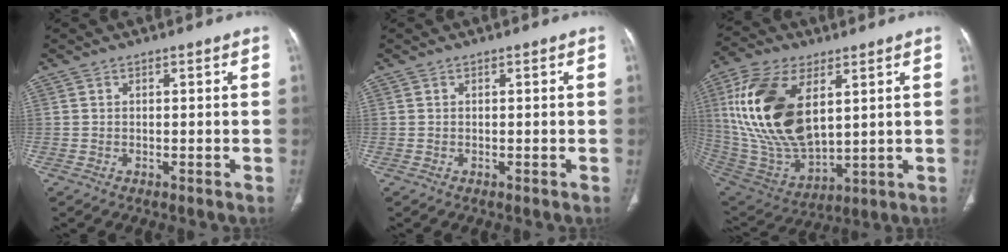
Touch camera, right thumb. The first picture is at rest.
{"total": 0.0}
{"total": 23.5, "force": [6.3, 12.6, 18.9], "torque": [-0.375, -0.030, 0.126]}